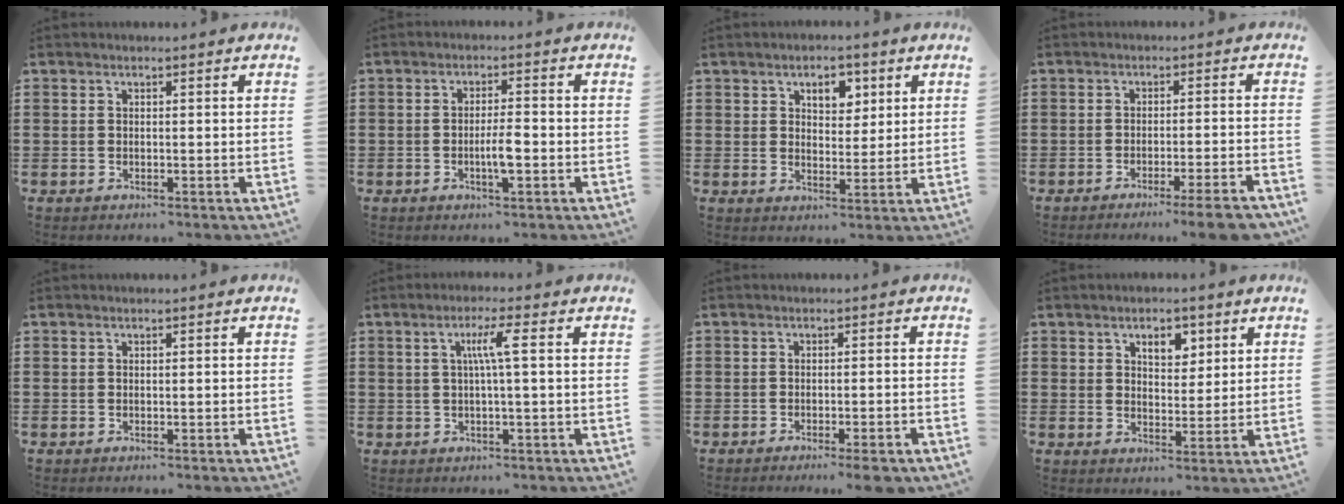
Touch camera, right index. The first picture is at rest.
{"total": 3.8, "force": [-1.0, 0.7, 3.6], "torque": [-0.070, 0.000, -0.022]}
{"total": 4.3, "force": [2.4, 2.7, 2.4], "torque": [-0.041, 0.007, 0.037]}
{"total": 4.7, "force": [-3.6, -0.6, 3.0], "torque": [-0.046, -0.017, -0.064]}
{"total": 0.0}
{"total": 4.4, "force": [0.5, -0.2, 4.4], "torque": [-0.085, 0.001, 0.003]}
{"total": 1.8, "force": [-1.4, -0.3, 1.1], "torque": [-0.019, -0.002, -0.025]}
{"total": 4.2, "force": [2.5, 2.9, 1.8], "torque": [-0.033, 0.008, 0.040]}